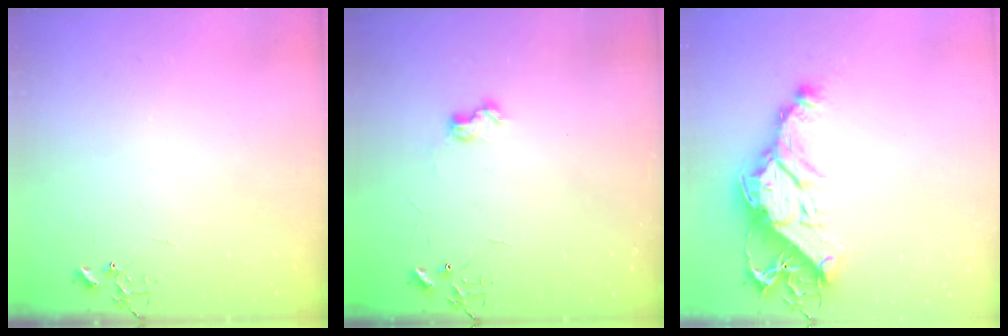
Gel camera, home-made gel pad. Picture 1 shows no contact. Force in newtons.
{"total": 7.2, "press": 7.2, "slide": 0.6}
{"total": 15.6, "press": 15.4, "slide": 2.1}